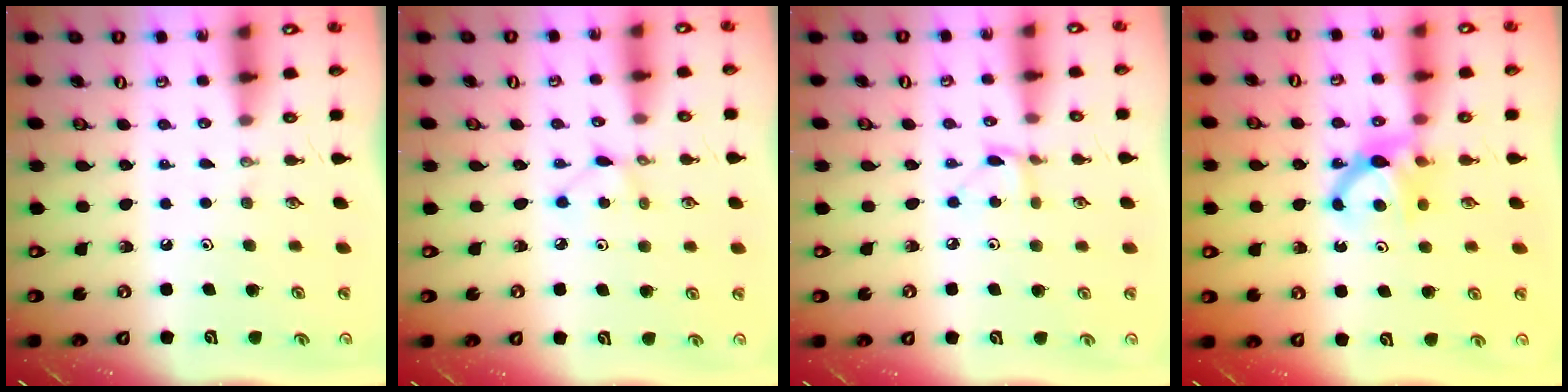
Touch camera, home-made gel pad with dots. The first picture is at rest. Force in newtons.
{"total": 2.9, "press": 2.9, "slide": 0.3}
{"total": 3.4, "press": 3.4, "slide": 0.3}
{"total": 7.5, "press": 7.5, "slide": 0.5}